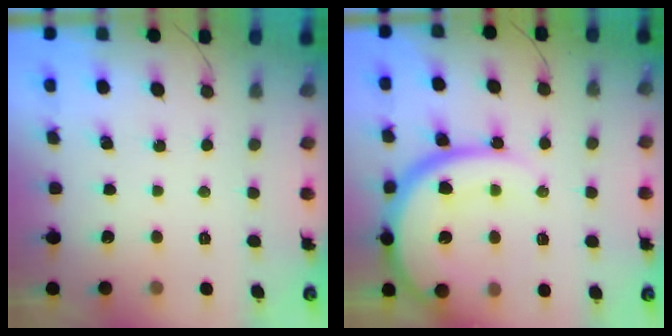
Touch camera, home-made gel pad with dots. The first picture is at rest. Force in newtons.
{"total": 17.2, "press": 17.1, "slide": 1.4}